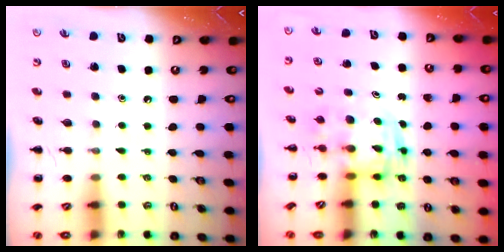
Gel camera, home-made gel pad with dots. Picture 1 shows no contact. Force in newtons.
{"total": 3.0, "press": 2.9, "slide": 0.5}